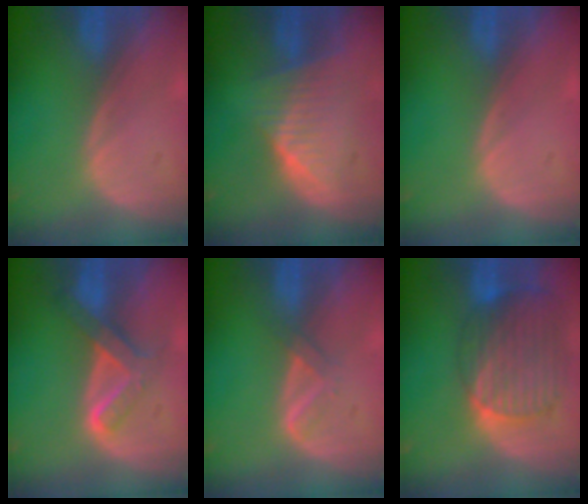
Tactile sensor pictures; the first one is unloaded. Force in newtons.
{"total": 6.6, "press": 6.2, "slide": 2.3}
{"total": 0.0}
{"total": 6.7, "press": 5.7, "slide": 3.5}
{"total": 2.1, "press": 2.1, "slide": 0.2}
{"total": 10.7, "press": 9.2, "slide": 5.5}